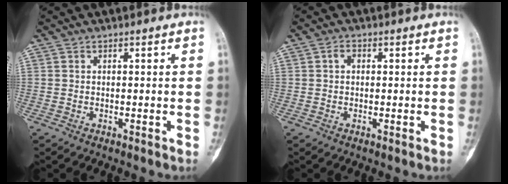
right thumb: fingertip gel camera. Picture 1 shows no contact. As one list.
[{"total": 1.6, "force": [0.3, 1.2, 1.1], "torque": [-0.015, 0.006, 0.003]}]